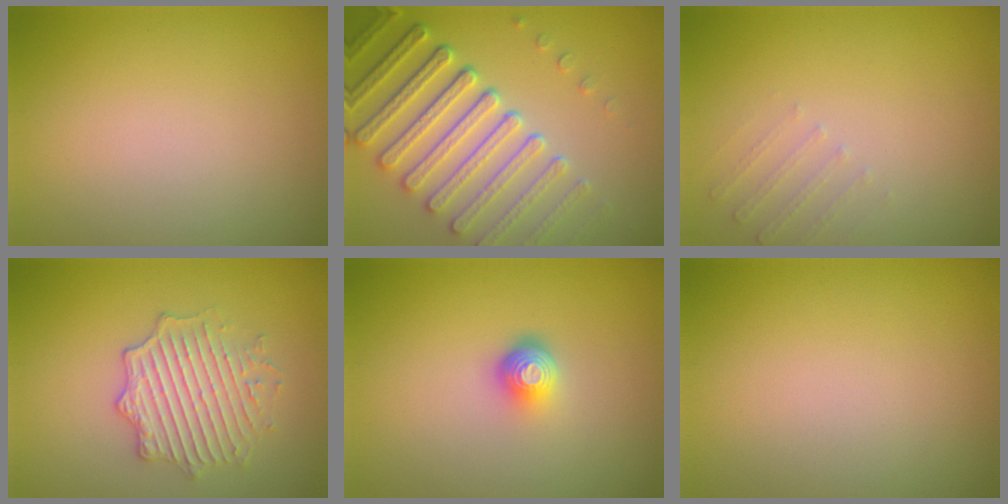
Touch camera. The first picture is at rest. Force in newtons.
{"total": 7.1, "press": 5.4, "slide": 4.5}
{"total": 1.3, "press": 1.3, "slide": 0.4}
{"total": 3.9, "press": 3.5, "slide": 1.6}
{"total": 2.3, "press": 1.5, "slide": 1.8}
{"total": 0.0}